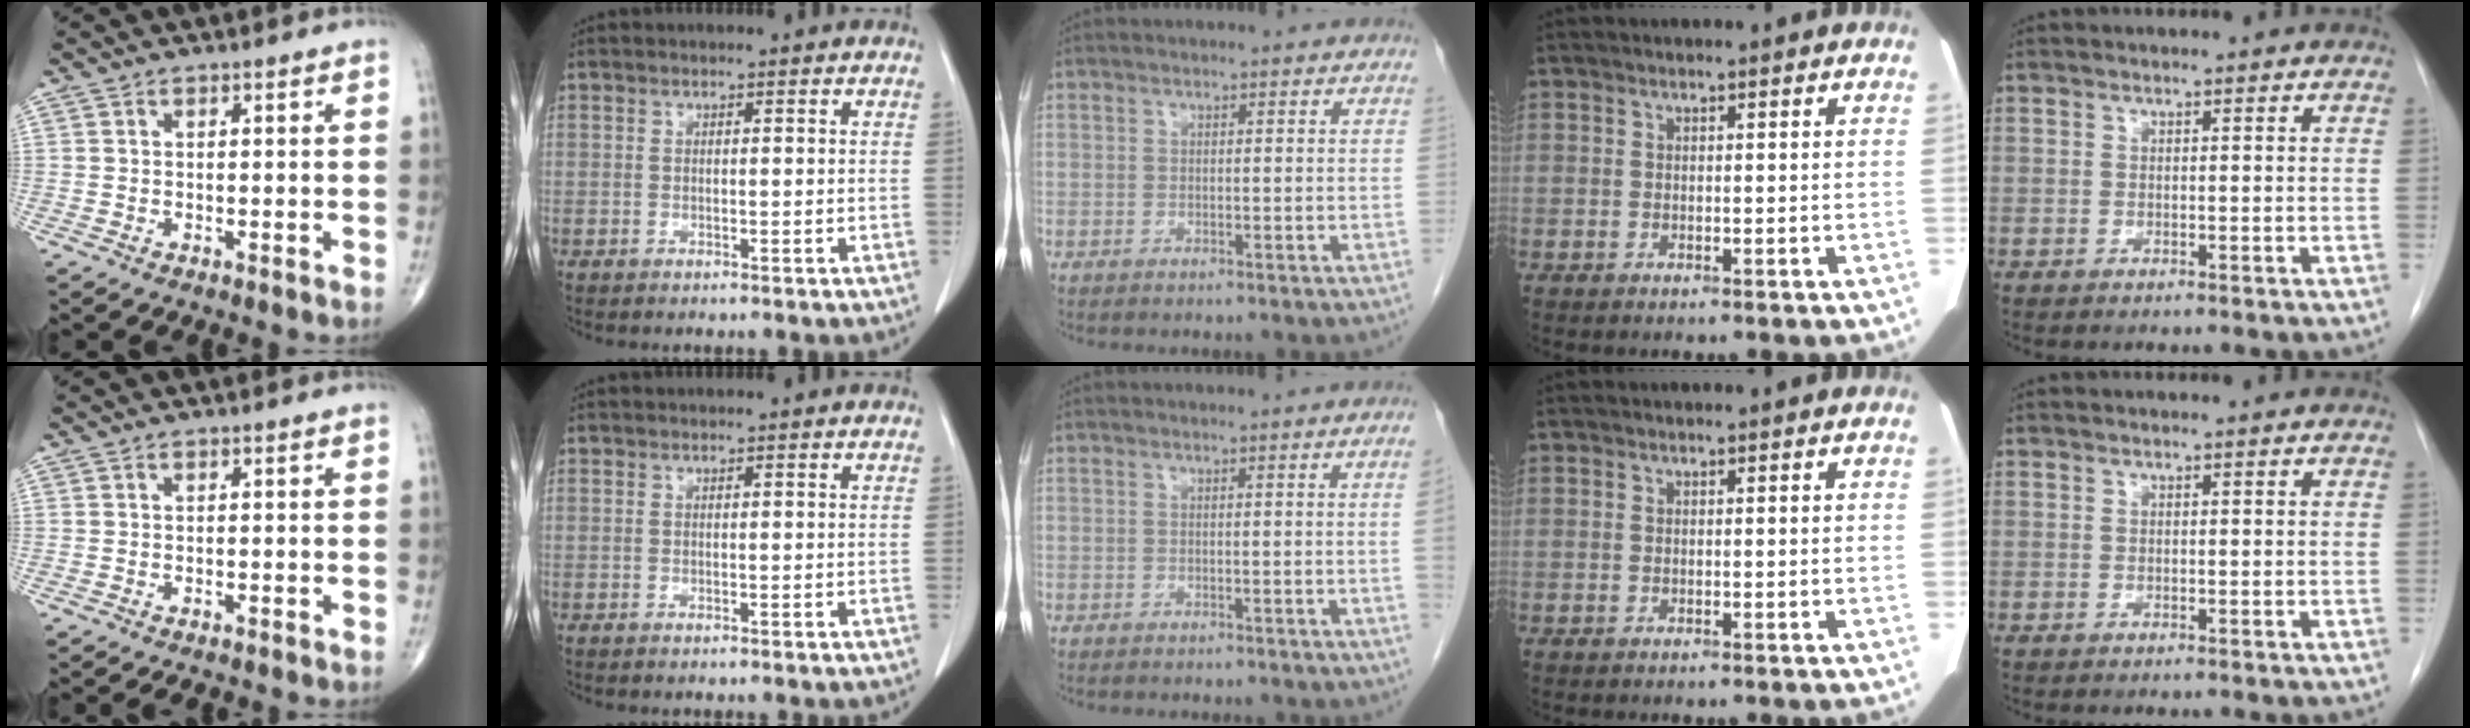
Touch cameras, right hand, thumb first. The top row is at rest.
{"thumb": {"total": 2.2, "force": [-1.9, 0.7, 0.9], "torque": [-0.014, 0.006, -0.021]}, "middle": {"total": 1.1, "force": [-0.3, -0.5, 1.0], "torque": [-0.010, 0.001, -0.005]}}